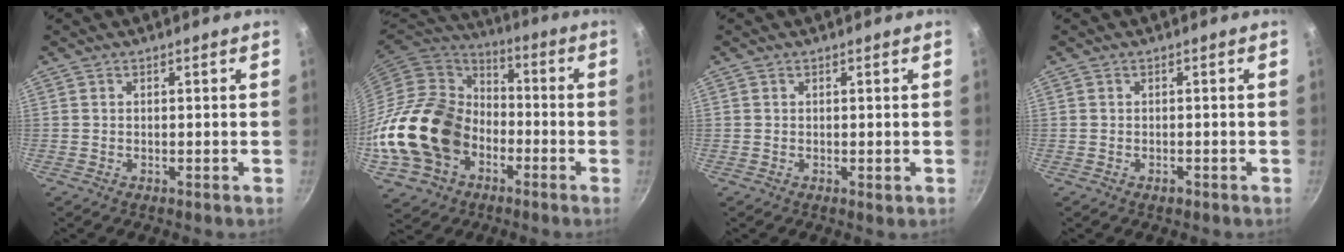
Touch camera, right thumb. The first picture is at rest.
{"total": 21.2, "force": [-6.1, 16.4, 12.0], "torque": [-0.207, 0.048, -0.109]}
{"total": 0.7, "force": [0.3, 0.5, 0.4], "torque": [-0.005, -0.001, 0.003]}
{"total": 1.0, "force": [-0.6, 0.6, 0.5], "torque": [-0.005, 0.007, -0.008]}